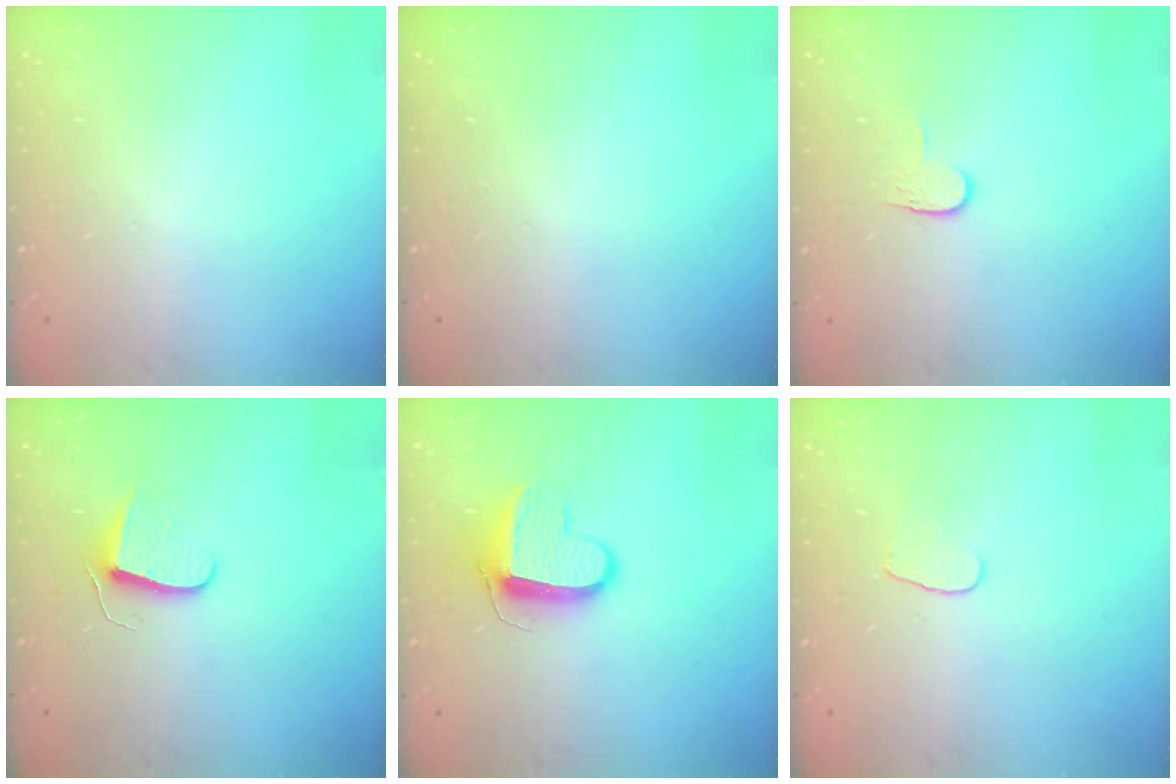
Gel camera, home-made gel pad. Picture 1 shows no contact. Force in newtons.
{"total": 0.0}
{"total": 4.2, "press": 4.2, "slide": 0.5}
{"total": 7.5, "press": 7.4, "slide": 0.6}
{"total": 10.1, "press": 10.1, "slide": 0.5}
{"total": 4.4, "press": 4.4, "slide": 0.3}